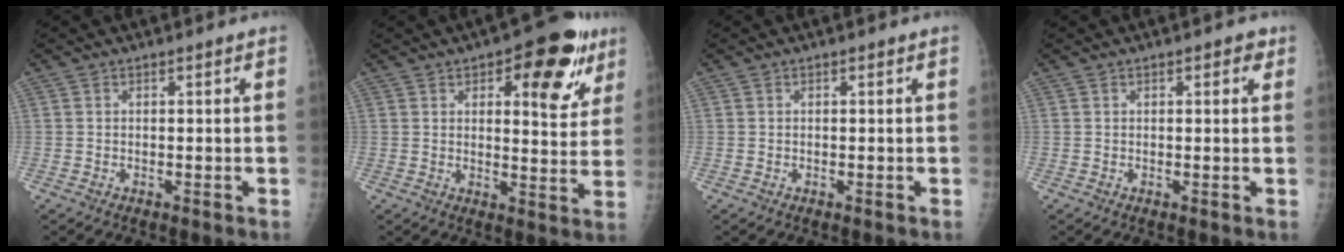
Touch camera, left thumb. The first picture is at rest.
{"total": 14.3, "force": [6.9, 6.1, 11.0], "torque": [-0.091, -0.022, 0.084]}
{"total": 0.0}
{"total": 2.0, "force": [1.0, 1.0, 1.5], "torque": [-0.008, 0.000, 0.009]}